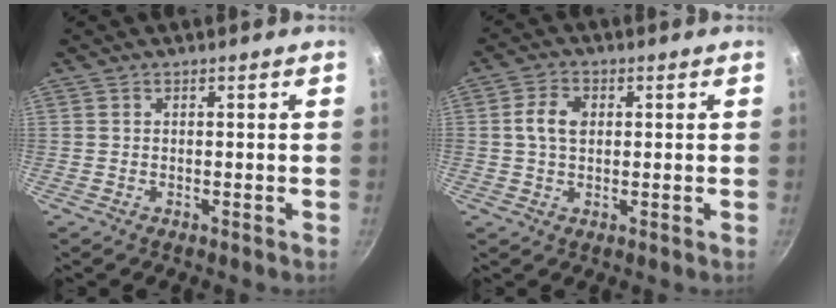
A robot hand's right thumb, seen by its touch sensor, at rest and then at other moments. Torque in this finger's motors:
{"motor_torque": [-0.51, 1.77, 0.34, -0.19, 0.57]}